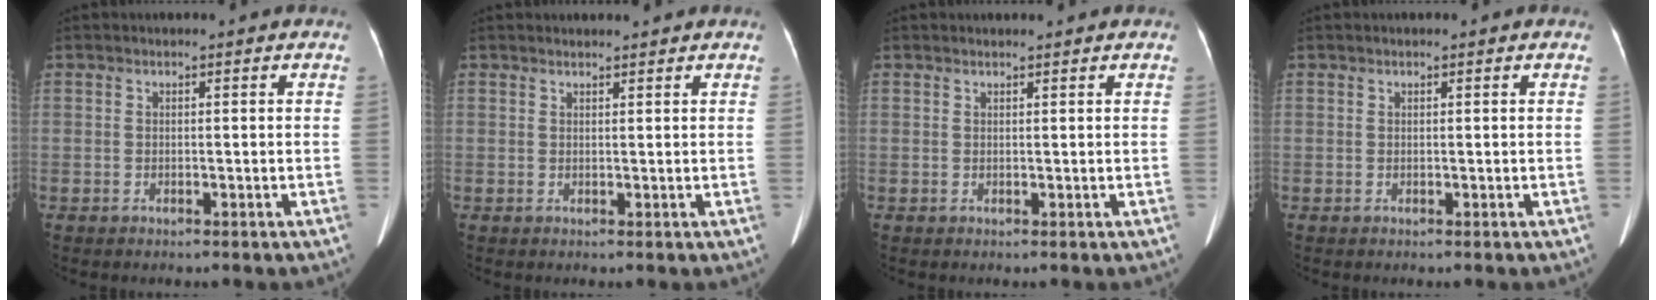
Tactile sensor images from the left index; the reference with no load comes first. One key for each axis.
{"total": 2.2, "fx": 2.1, "fy": 0.3, "fz": 0.4, "tx": -0.010, "ty": 0.011, "tz": 0.031}
{"total": 1.6, "fx": 1.5, "fy": 0.2, "fz": 0.4, "tx": -0.008, "ty": 0.013, "tz": 0.025}
{"total": 0.5, "fx": 0.5, "fy": 0.1, "fz": 0.2, "tx": -0.009, "ty": 0.007, "tz": 0.007}